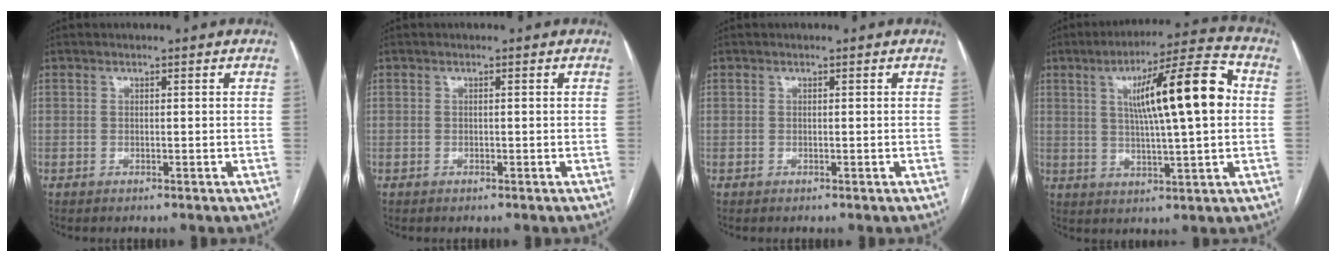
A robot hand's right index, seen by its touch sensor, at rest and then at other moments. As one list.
[{"total": 0.0}, {"total": 0.0}, {"total": 15.0, "force": [2.8, 1.2, 14.7], "torque": [-0.232, 0.023, 0.042]}]